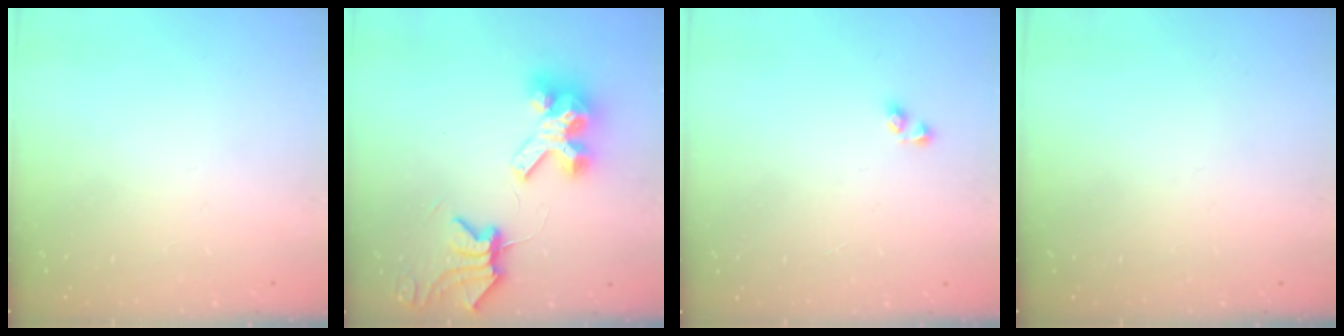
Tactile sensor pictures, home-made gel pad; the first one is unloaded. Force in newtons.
{"total": 8.9, "press": 8.8, "slide": 1.1}
{"total": 2.9, "press": 2.9, "slide": 0.3}
{"total": 0.0}